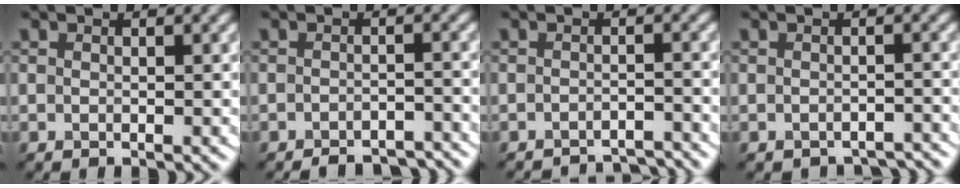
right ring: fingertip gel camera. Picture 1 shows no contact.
{"total": 4.6, "force": [-4.6, -0.5, 0.0], "torque": [-0.028, -0.004, -0.030]}
{"total": 4.8, "force": [-4.7, -1.0, -0.4], "torque": [-0.017, -0.004, -0.038]}
{"total": 3.8, "force": [-3.7, -0.7, -0.4], "torque": [-0.027, -0.010, -0.020]}